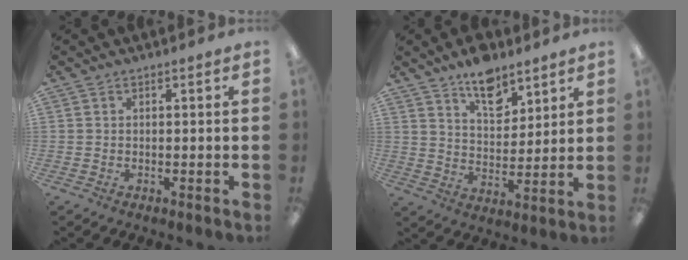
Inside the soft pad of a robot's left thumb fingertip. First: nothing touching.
{"total": 10.7, "force": [8.1, 5.3, 4.7], "torque": [-0.060, -0.047, 0.142]}